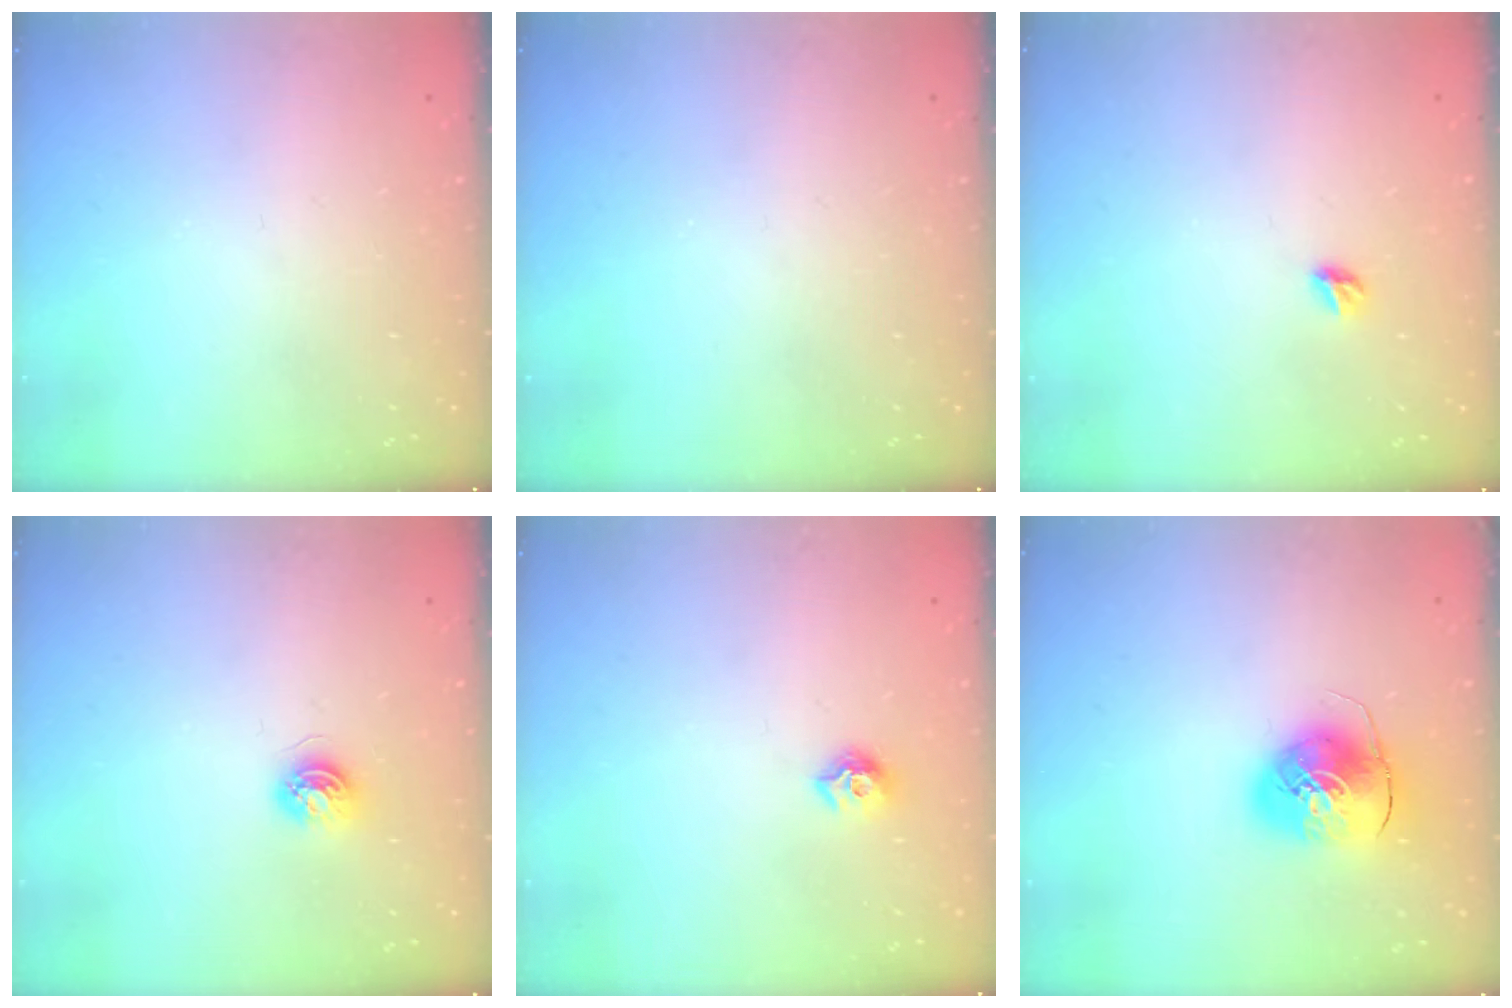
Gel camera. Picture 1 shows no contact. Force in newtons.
{"total": 0.0}
{"total": 5.1, "press": 5.1, "slide": 0.5}
{"total": 4.5, "press": 4.5, "slide": 0.6}
{"total": 7.9, "press": 7.8, "slide": 0.7}
{"total": 9.5, "press": 9.4, "slide": 1.5}